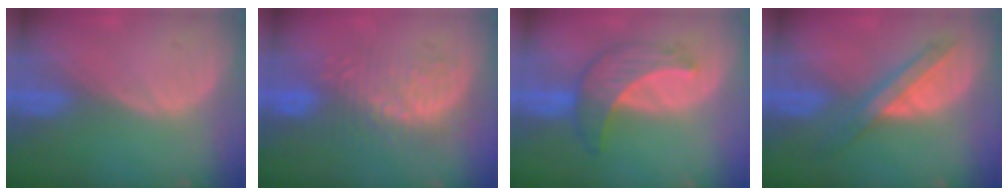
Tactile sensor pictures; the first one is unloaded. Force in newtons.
{"total": 9.1, "press": 8.7, "slide": 2.6}
{"total": 6.9, "press": 6.6, "slide": 2.0}
{"total": 6.0, "press": 5.8, "slide": 1.3}